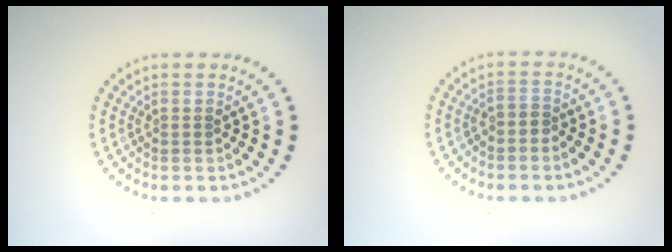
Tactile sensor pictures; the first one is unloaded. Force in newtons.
{"total": 0.7, "press": 0.5, "slide": 0.6}